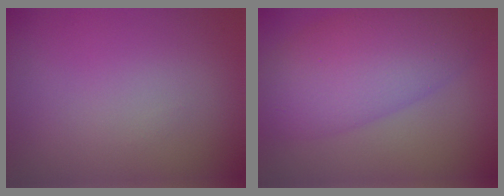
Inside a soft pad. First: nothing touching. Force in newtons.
{"total": 8.5, "press": 8.5, "slide": 0.2}